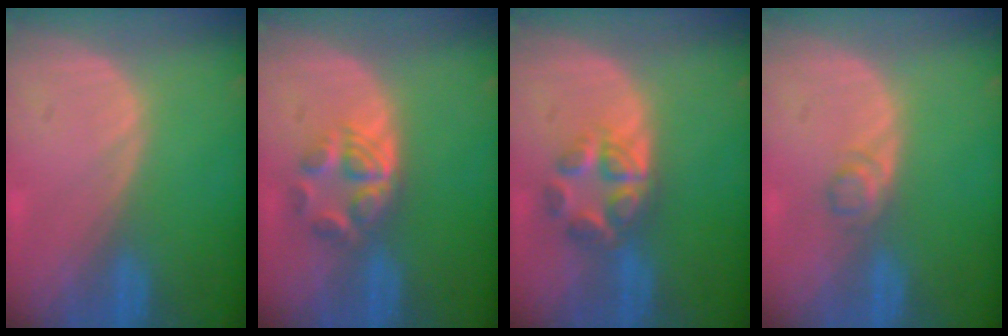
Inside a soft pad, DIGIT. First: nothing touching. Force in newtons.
{"total": 6.0, "press": 5.0, "slide": 3.3}
{"total": 6.2, "press": 5.5, "slide": 2.8}
{"total": 1.9, "press": 1.8, "slide": 0.2}